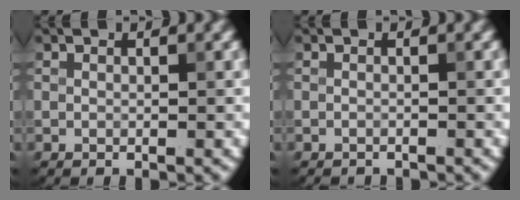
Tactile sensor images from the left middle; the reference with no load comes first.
{"total": 1.1, "force": [-1.1, 0.1, 0.0], "torque": [0.004, -0.006, -0.018]}